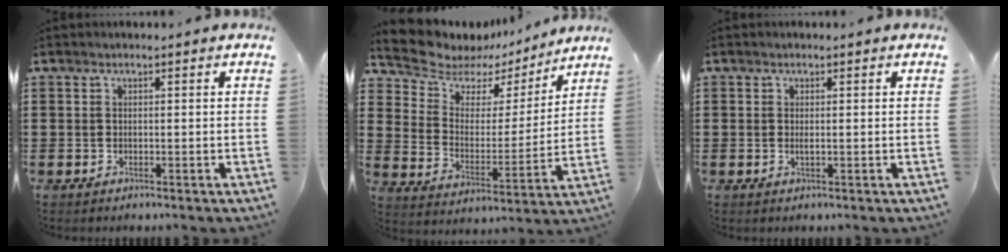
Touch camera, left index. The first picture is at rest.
{"total": 7.1, "force": [6.0, 3.6, 1.1], "torque": [-0.058, -0.039, 0.106]}
{"total": 0.8, "force": [0.0, 0.1, 0.8], "torque": [-0.016, -0.003, 0.001]}